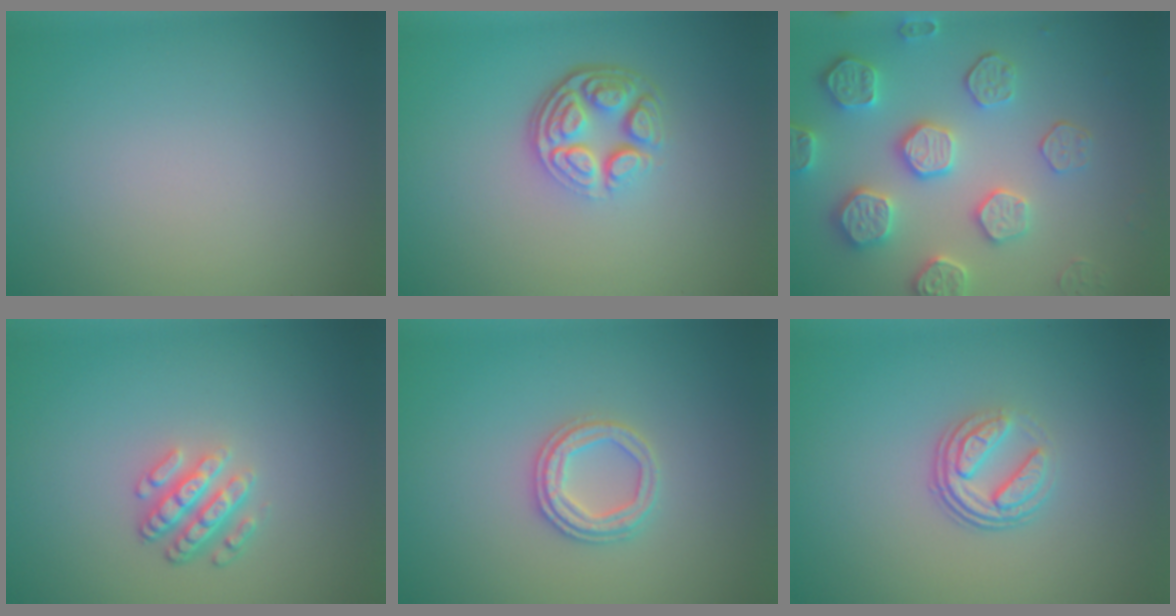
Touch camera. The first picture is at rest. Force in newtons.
{"total": 5.0, "press": 3.5, "slide": 3.6}
{"total": 5.6, "press": 5.0, "slide": 2.5}
{"total": 3.5, "press": 2.7, "slide": 2.2}
{"total": 2.5, "press": 2.4, "slide": 0.6}
{"total": 3.5, "press": 2.5, "slide": 2.5}